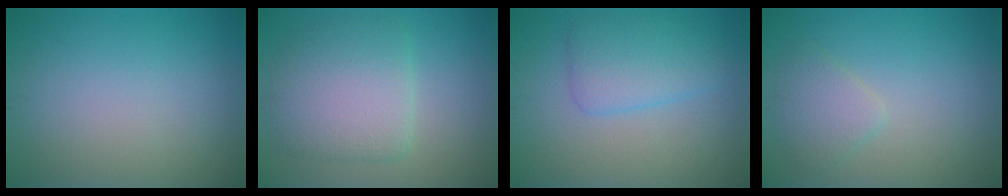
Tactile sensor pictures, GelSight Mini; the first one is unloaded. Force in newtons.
{"total": 5.7, "press": 5.7, "slide": 0.2}
{"total": 3.7, "press": 3.7, "slide": 0.2}
{"total": 2.2, "press": 2.2, "slide": 0.2}